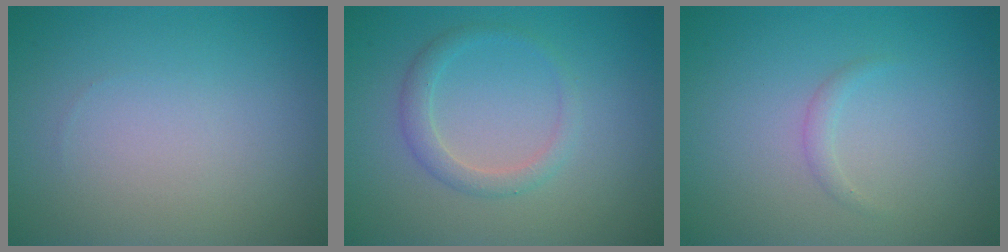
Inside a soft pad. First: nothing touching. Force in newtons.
{"total": 1.9, "press": 1.9, "slide": 0.2}
{"total": 0.8, "press": 0.8, "slide": 0.0}